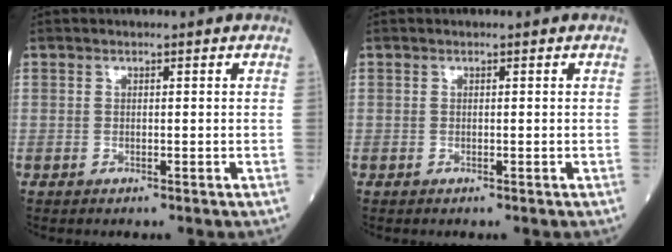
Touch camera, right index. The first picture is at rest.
{"total": 0.0}